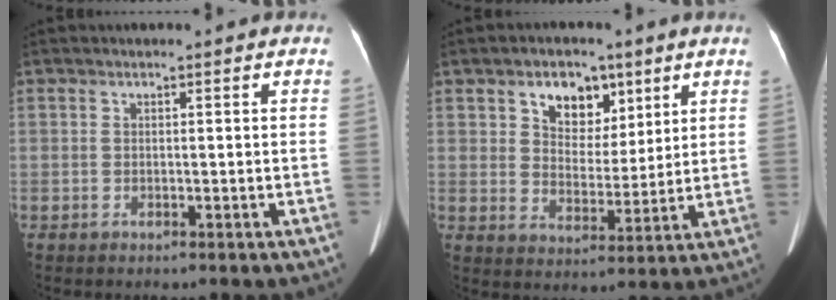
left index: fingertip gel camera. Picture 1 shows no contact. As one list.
[{"total": 7.6, "force": [4.1, 4.8, 4.2], "torque": [-0.066, 0.015, 0.070]}]